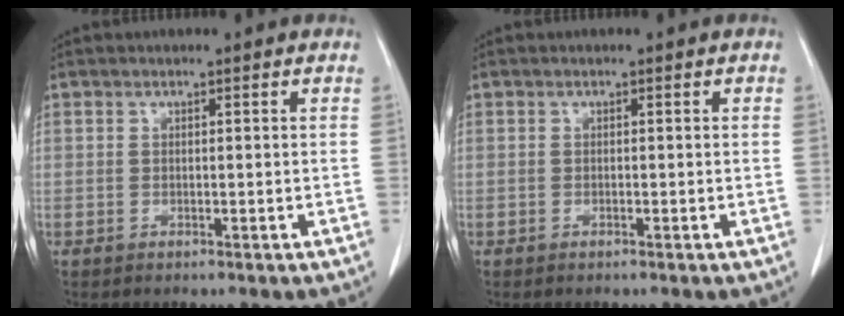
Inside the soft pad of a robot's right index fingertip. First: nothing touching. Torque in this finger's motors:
{"motor_torque": [-0.07, 0.11, -0.01, -0.01]}